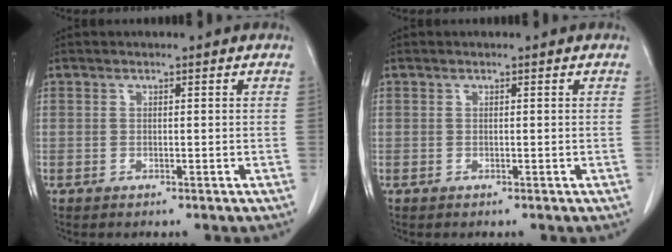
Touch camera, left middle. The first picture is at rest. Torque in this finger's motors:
{"motor_torque": [0.11, -0.01, -0.07, -0.01]}